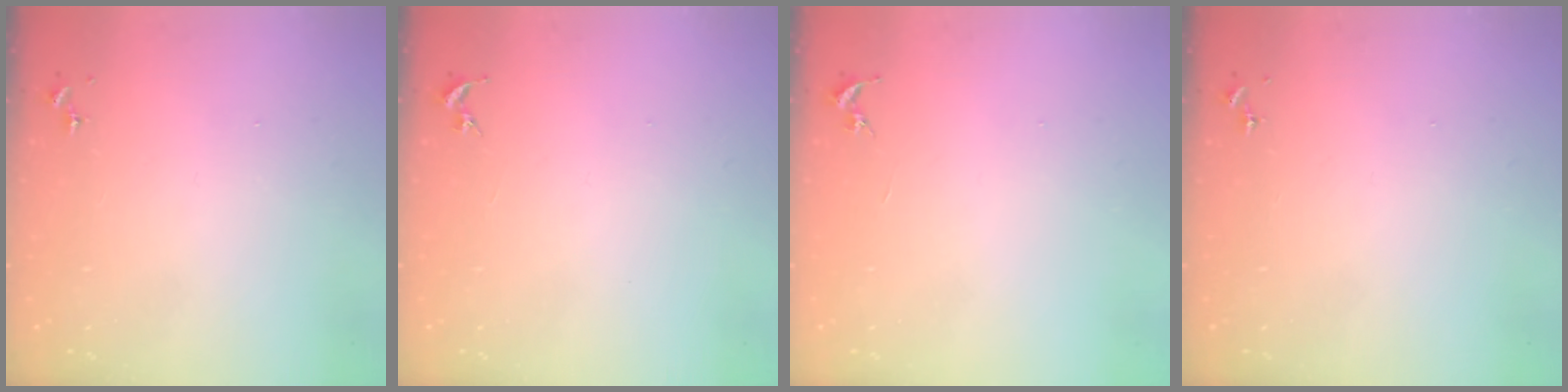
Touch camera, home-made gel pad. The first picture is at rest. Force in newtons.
{"total": 0.0}
{"total": 0.0}
{"total": 0.0}